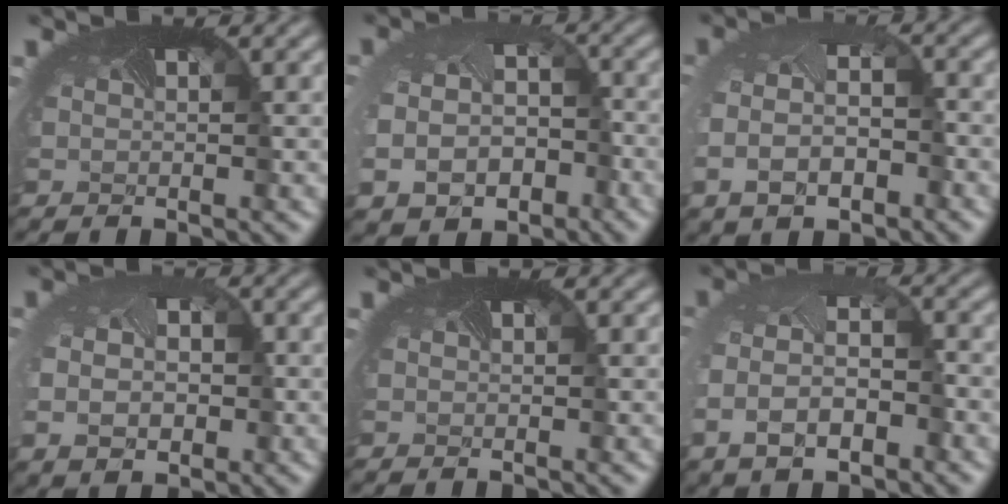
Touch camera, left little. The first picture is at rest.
{"total": 8.8, "force": [-3.7, 6.4, 4.8], "torque": [-0.094, -0.047, -0.041]}
{"total": 5.4, "force": [-1.9, 3.2, 4.0], "torque": [-0.088, -0.025, -0.027]}
{"total": 5.1, "force": [-0.6, 3.8, 3.4], "torque": [-0.060, -0.009, 0.003]}
{"total": 0.0}
{"total": 5.6, "force": [-2.1, 2.8, 4.3], "torque": [-0.093, -0.014, -0.038]}